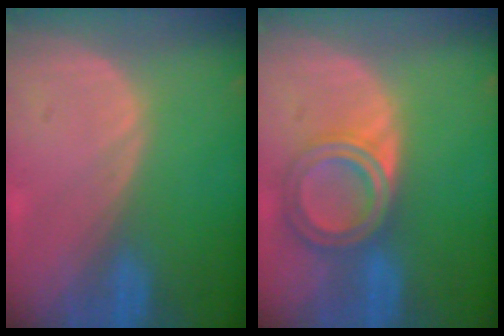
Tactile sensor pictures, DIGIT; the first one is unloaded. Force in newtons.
{"total": 6.7, "press": 6.0, "slide": 3.2}